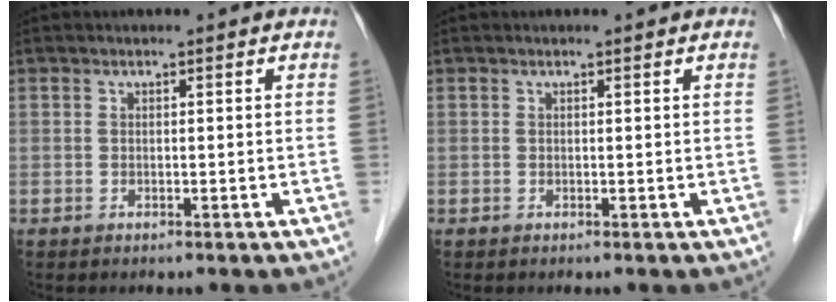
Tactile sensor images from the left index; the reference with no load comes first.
{"total": 0.0}